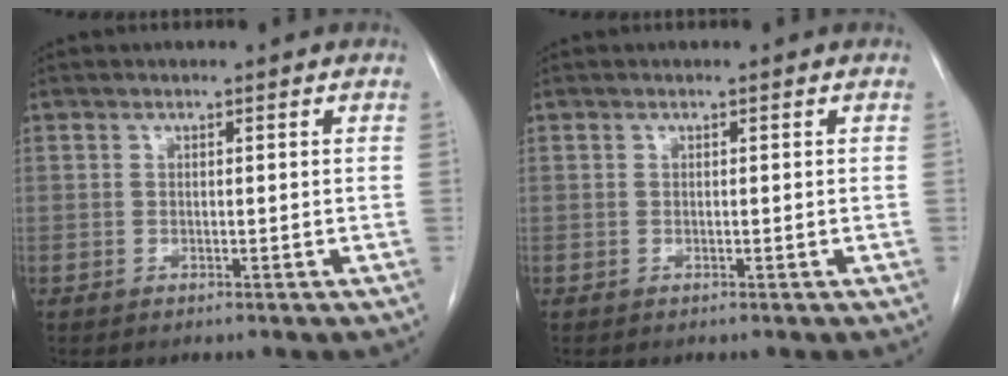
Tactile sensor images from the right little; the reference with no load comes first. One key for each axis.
{"total": 0.0}